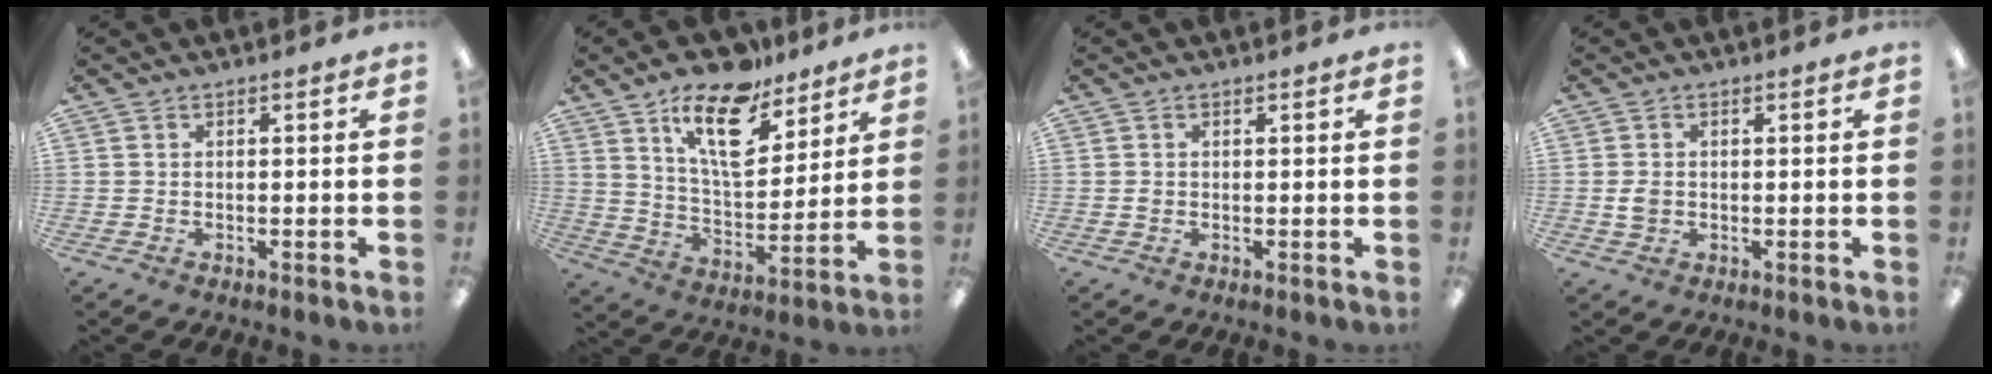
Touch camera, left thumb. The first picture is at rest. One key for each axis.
{"total": 17.0, "fx": 11.2, "fy": 7.8, "fz": 10.2, "tx": -0.161, "ty": -0.056, "tz": 0.192}
{"total": 0.6, "fx": 0.0, "fy": 0.6, "fz": 0.2, "tx": -0.004, "ty": 0.004, "tz": -0.001}
{"total": 2.5, "fx": -0.1, "fy": 2.0, "fz": 1.5, "tx": -0.020, "ty": 0.002, "tz": -0.004}